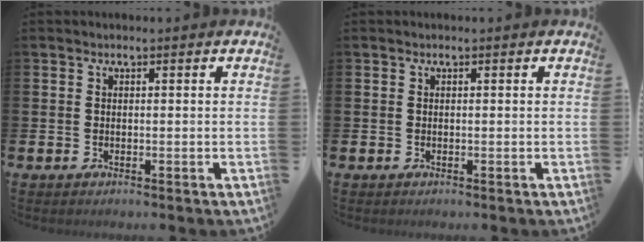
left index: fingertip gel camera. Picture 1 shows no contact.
{"total": 0.0}